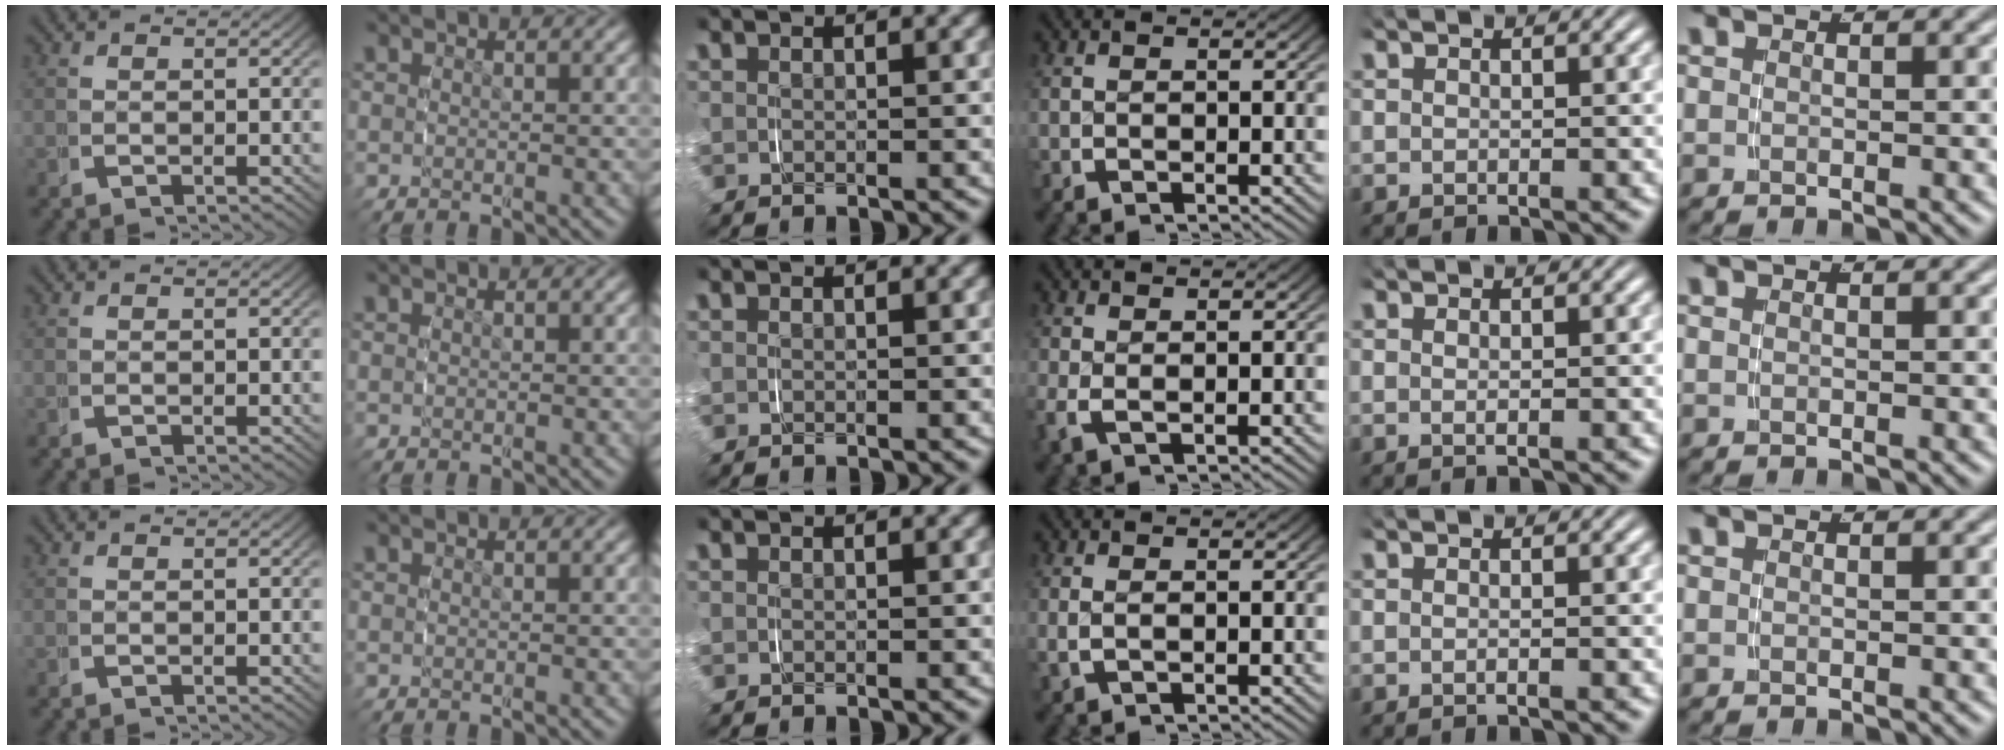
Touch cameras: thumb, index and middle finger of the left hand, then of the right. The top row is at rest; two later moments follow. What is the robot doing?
{"motion": "grasp_and_lifting", "object": "napkin"}